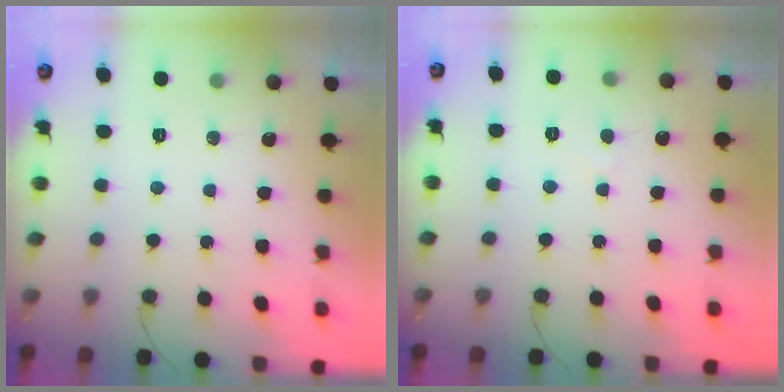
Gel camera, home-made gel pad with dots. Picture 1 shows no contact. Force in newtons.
{"total": 2.0, "press": 2.0, "slide": 0.2}